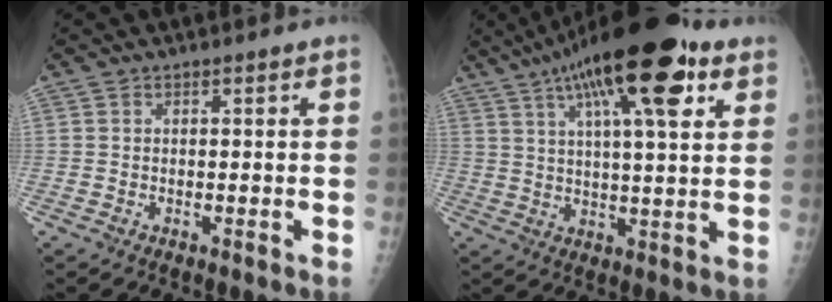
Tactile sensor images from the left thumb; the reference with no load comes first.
{"total": 21.1, "force": [10.7, 6.0, 17.1], "torque": [-0.267, -0.006, 0.164]}